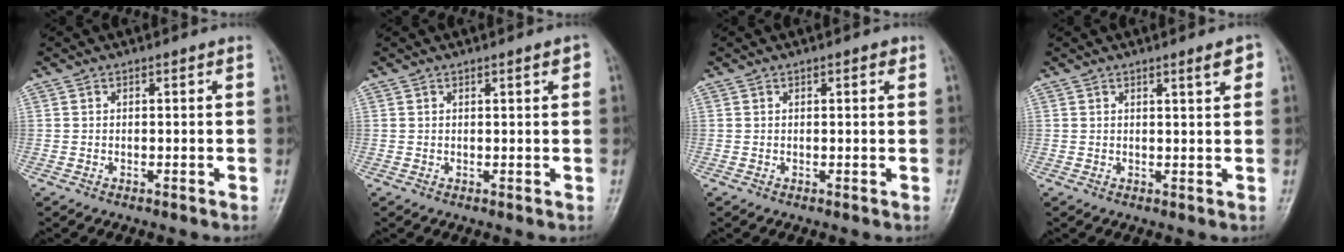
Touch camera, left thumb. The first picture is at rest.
{"total": 1.7, "force": [0.8, 0.3, 1.4], "torque": [-0.019, -0.001, 0.011]}
{"total": 1.4, "force": [0.7, 0.5, 1.1], "torque": [-0.012, 0.000, 0.007]}
{"total": 2.9, "force": [1.6, 0.4, 2.4], "torque": [-0.029, -0.008, 0.023]}